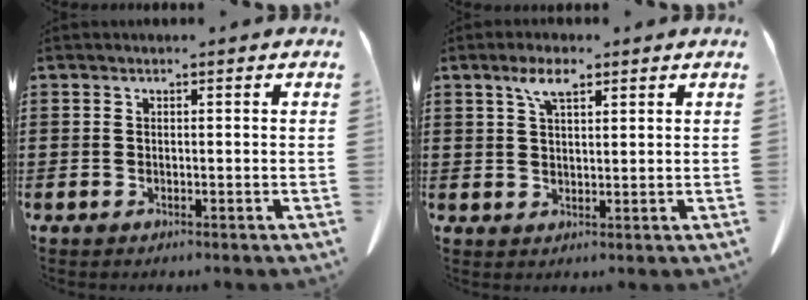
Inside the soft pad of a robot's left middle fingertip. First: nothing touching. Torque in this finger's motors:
{"motor_torque": [1.67, 0.47, 0.11, 0.09]}